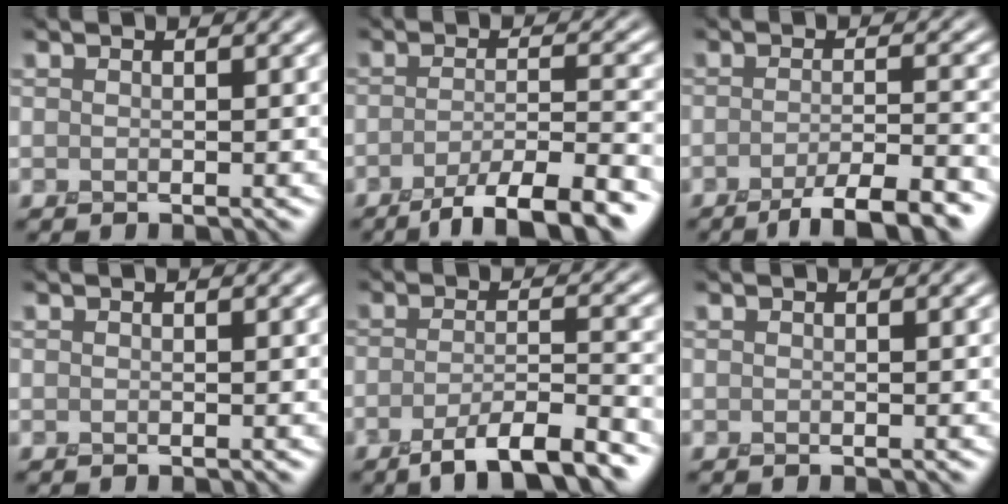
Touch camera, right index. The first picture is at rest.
{"total": 7.6, "force": [-4.9, 1.6, 5.6], "torque": [-0.080, 0.001, -0.081]}
{"total": 6.3, "force": [-4.0, 1.4, 4.7], "torque": [-0.062, 0.002, -0.065]}
{"total": 0.0}
{"total": 6.7, "force": [-4.4, 1.4, 4.9], "torque": [-0.073, 0.001, -0.079]}
{"total": 0.0}